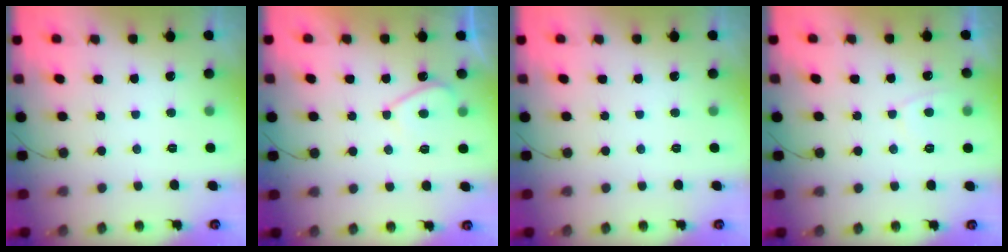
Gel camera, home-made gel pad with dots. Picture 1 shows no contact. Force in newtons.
{"total": 3.6, "press": 3.6, "slide": 0.7}
{"total": 0.0}
{"total": 2.0, "press": 1.9, "slide": 0.6}